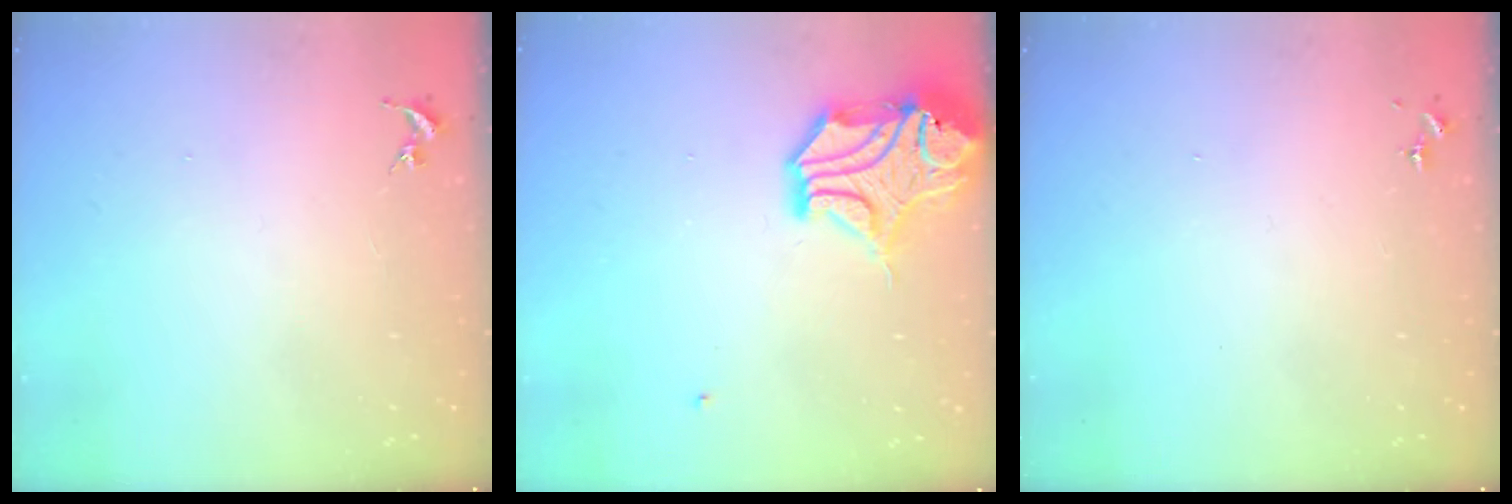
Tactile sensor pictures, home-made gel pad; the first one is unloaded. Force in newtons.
{"total": 15.3, "press": 15.2, "slide": 2.2}
{"total": 0.0}